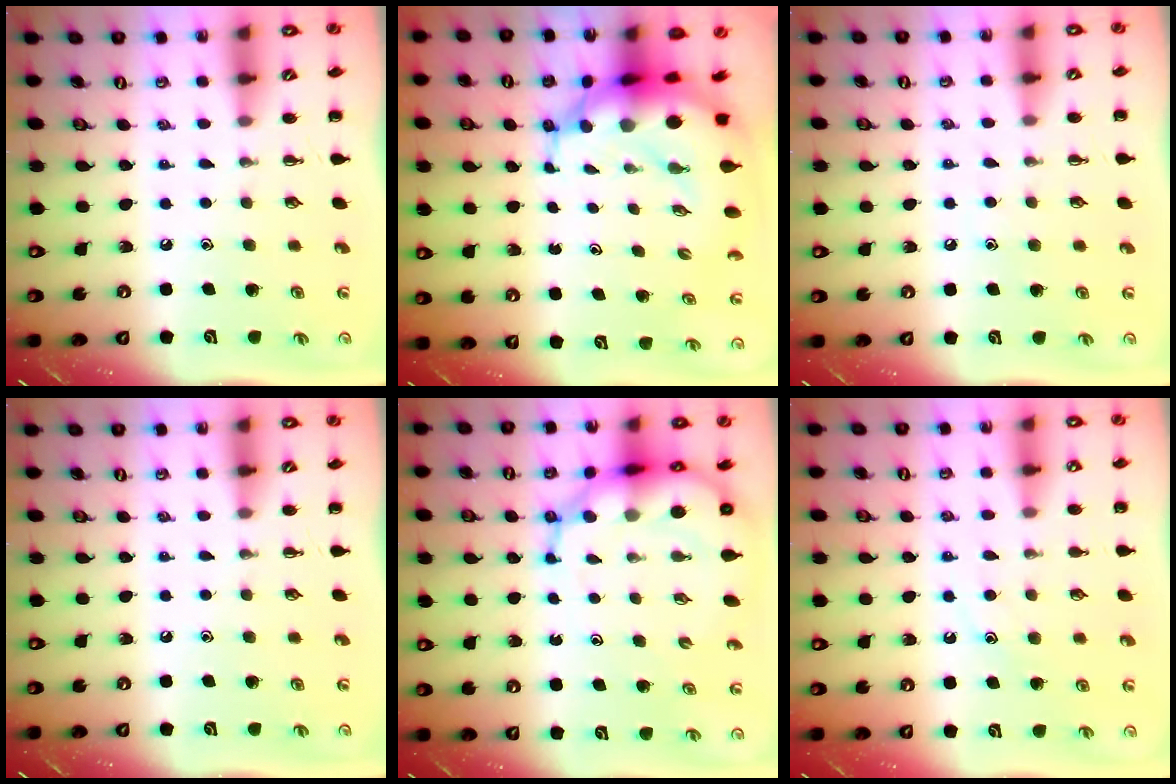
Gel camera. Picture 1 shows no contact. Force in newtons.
{"total": 10.8, "press": 10.4, "slide": 2.8}
{"total": 5.4, "press": 5.2, "slide": 1.6}
{"total": 0.0}
{"total": 11.6, "press": 11.2, "slide": 3.2}
{"total": 9.6, "press": 9.5, "slide": 1.4}